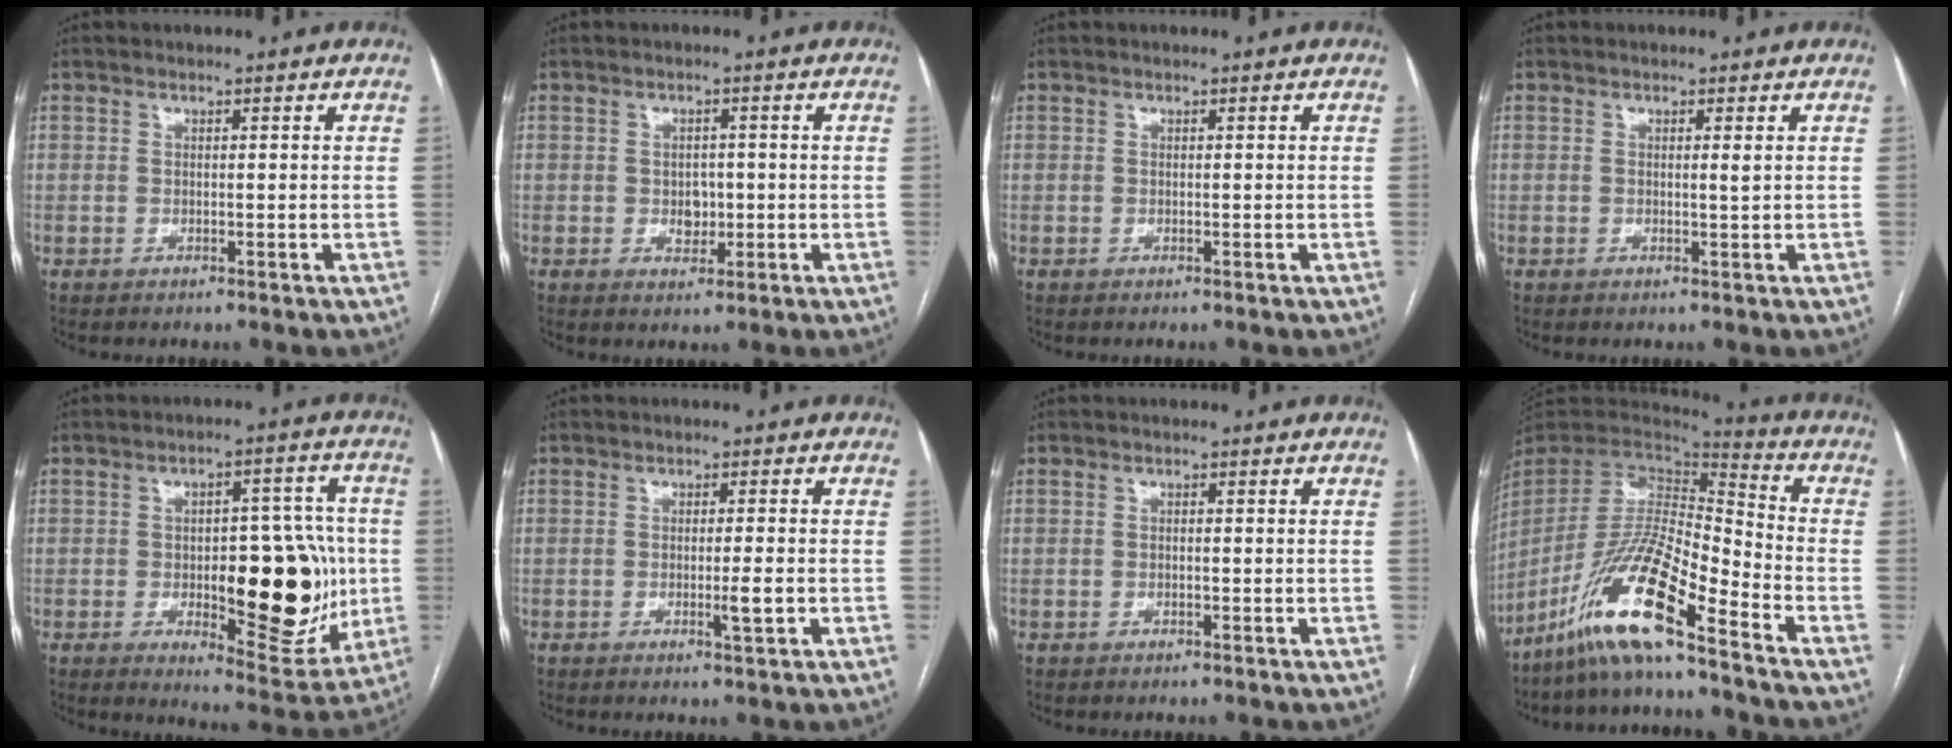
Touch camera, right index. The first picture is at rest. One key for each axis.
{"total": 2.8, "fx": -0.3, "fy": 2.1, "fz": 1.9, "tx": -0.023, "ty": 0.002, "tz": -0.001}
{"total": 0.0}
{"total": 0.9, "fx": 0.2, "fy": -0.1, "fz": 0.9, "tx": -0.016, "ty": -0.001, "tz": 0.002}
{"total": 17.4, "fx": -2.0, "fy": 6.5, "fz": 16.0, "tx": -0.201, "ty": 0.012, "tz": -0.012}
{"total": 2.9, "fx": -0.8, "fy": -0.1, "fz": 2.8, "tx": -0.046, "ty": -0.005, "tz": -0.012}
{"total": 0.6, "fx": -0.1, "fy": 0.1, "fz": 0.6, "tx": -0.011, "ty": 0.000, "tz": -0.002}
{"total": 16.1, "fx": -10.9, "fy": 1.3, "fz": 11.8, "tx": -0.232, "ty": -0.014, "tz": -0.206}